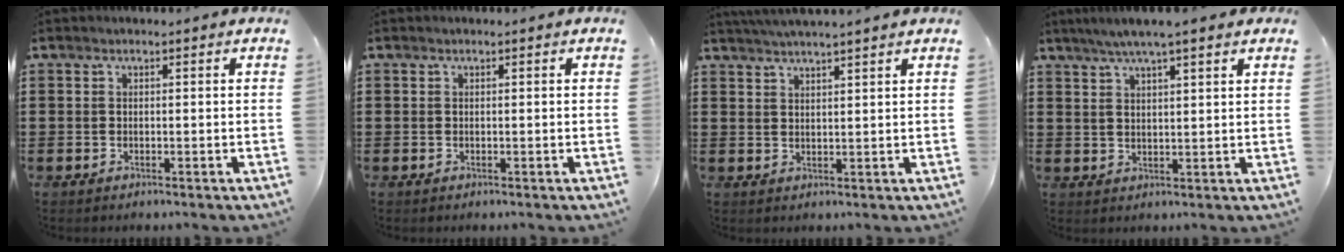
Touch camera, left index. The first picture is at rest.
{"total": 0.0}
{"total": 2.6, "force": [2.4, -1.0, 0.2], "torque": [-0.010, -0.005, 0.045]}
{"total": 3.9, "force": [3.1, -0.1, 2.4], "torque": [-0.053, -0.002, 0.053]}